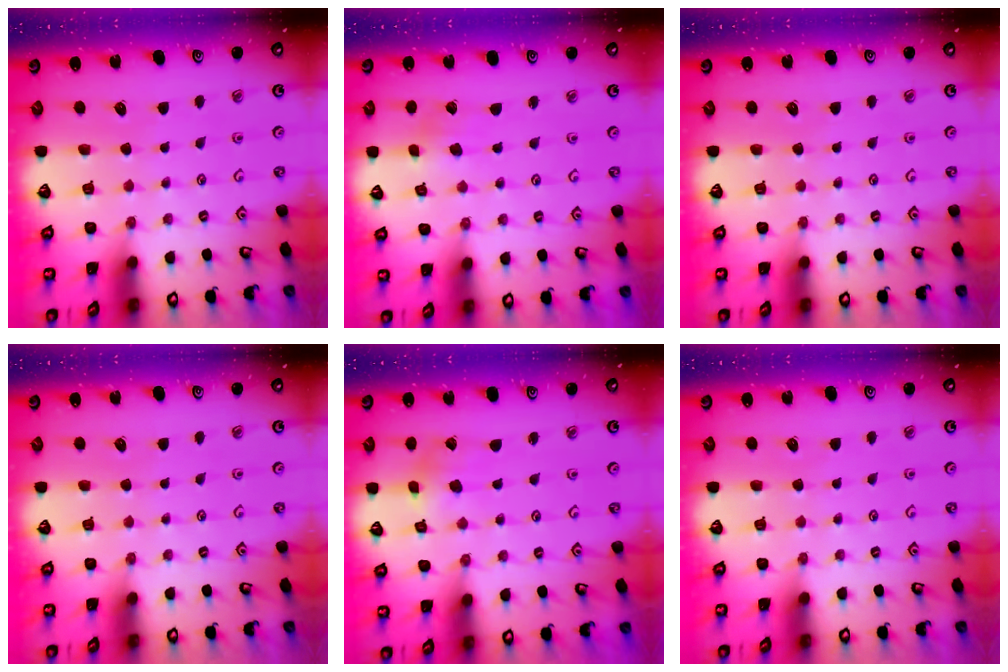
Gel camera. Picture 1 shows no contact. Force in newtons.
{"total": 1.1, "press": 1.1, "slide": 0.2}
{"total": 0.0}
{"total": 0.0}
{"total": 1.2, "press": 1.2, "slide": 0.2}
{"total": 0.0}